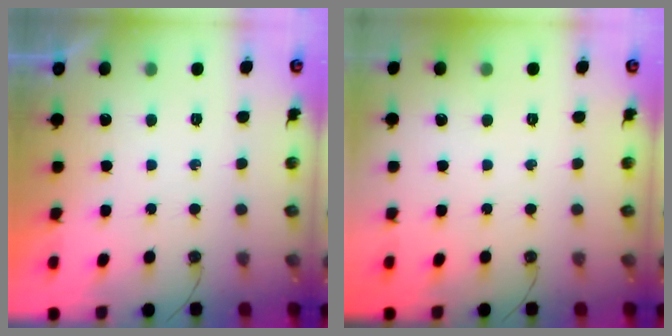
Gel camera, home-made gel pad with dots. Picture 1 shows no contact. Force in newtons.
{"total": 0.0}